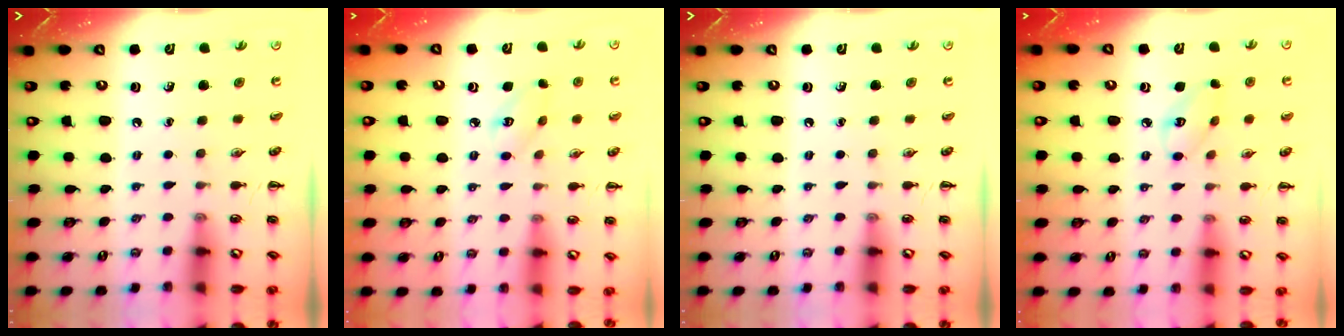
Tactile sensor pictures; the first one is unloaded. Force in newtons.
{"total": 3.7, "press": 3.6, "slide": 0.6}
{"total": 0.0}
{"total": 3.7, "press": 3.6, "slide": 0.6}